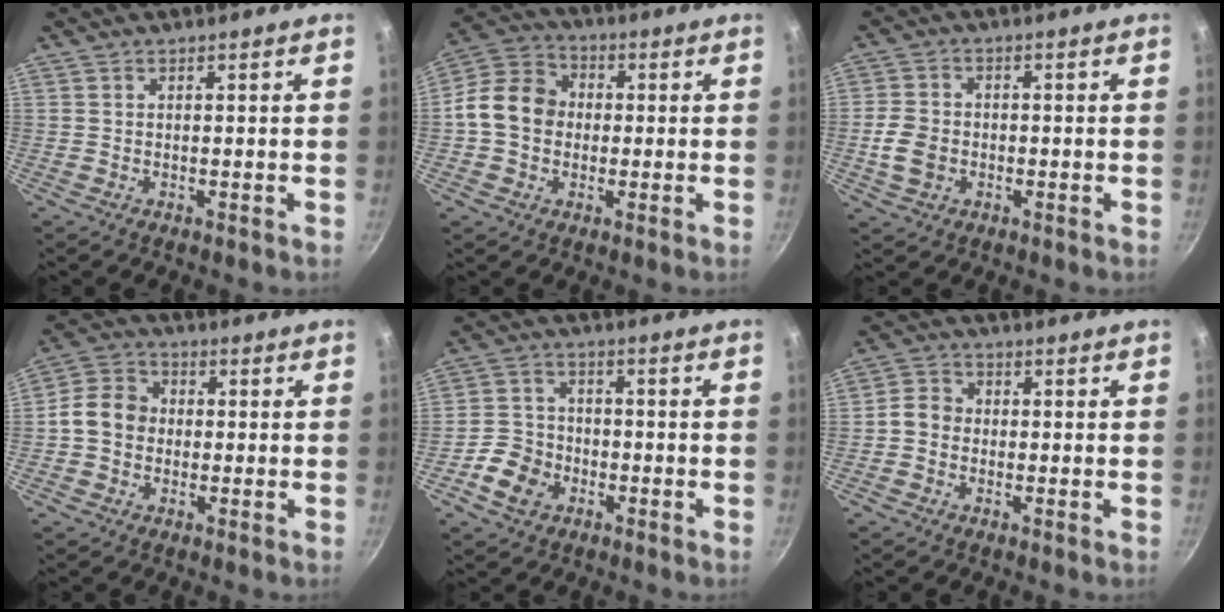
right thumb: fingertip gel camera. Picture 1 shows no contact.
{"total": 11.0, "force": [-0.4, 9.2, 6.1], "torque": [-0.079, 0.024, -0.030]}
{"total": 5.8, "force": [-1.5, 4.6, 3.3], "torque": [-0.055, 0.009, -0.030]}
{"total": 7.5, "force": [-0.6, 6.3, 4.0], "torque": [-0.046, 0.017, -0.029]}
{"total": 6.9, "force": [-2.6, 6.0, 2.2], "torque": [-0.019, 0.027, -0.053]}
{"total": 3.9, "force": [-0.8, 3.4, 1.8], "torque": [-0.018, 0.012, -0.027]}